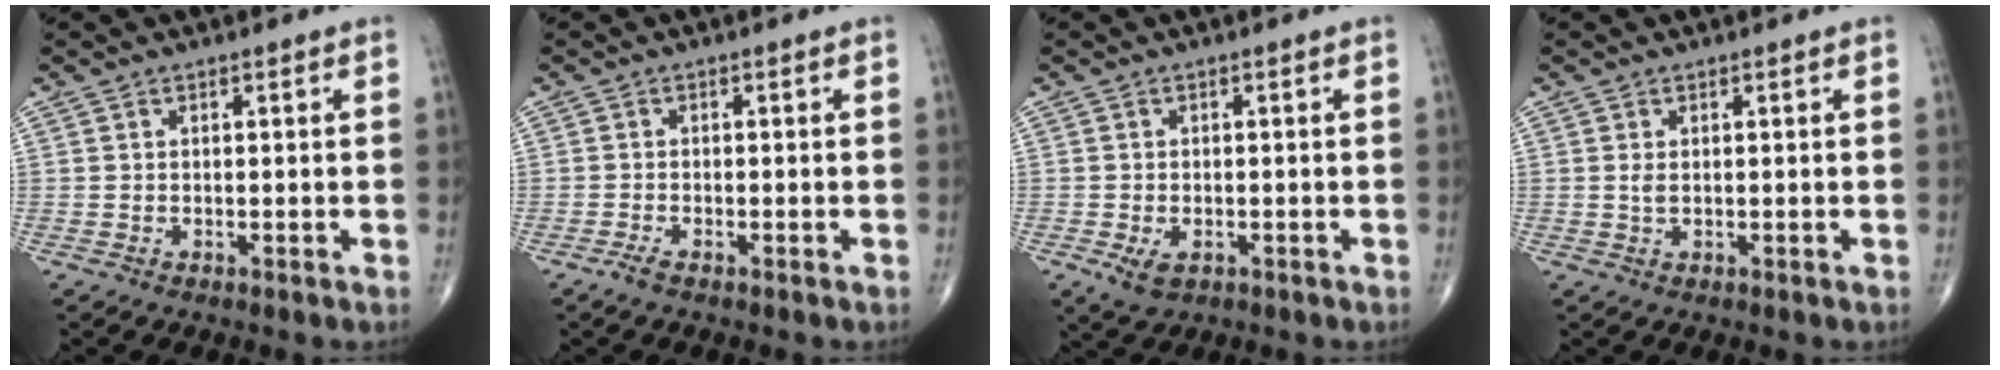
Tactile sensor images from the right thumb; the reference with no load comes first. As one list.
[{"total": 1.4, "force": [-1.1, 0.3, 0.8], "torque": [-0.028, -0.001, -0.023]}, {"total": 3.7, "force": [-1.4, 2.3, 2.6], "torque": [-0.047, -0.002, -0.017]}, {"total": 1.3, "force": [0.2, 0.7, 1.1], "torque": [-0.021, -0.002, 0.007]}]